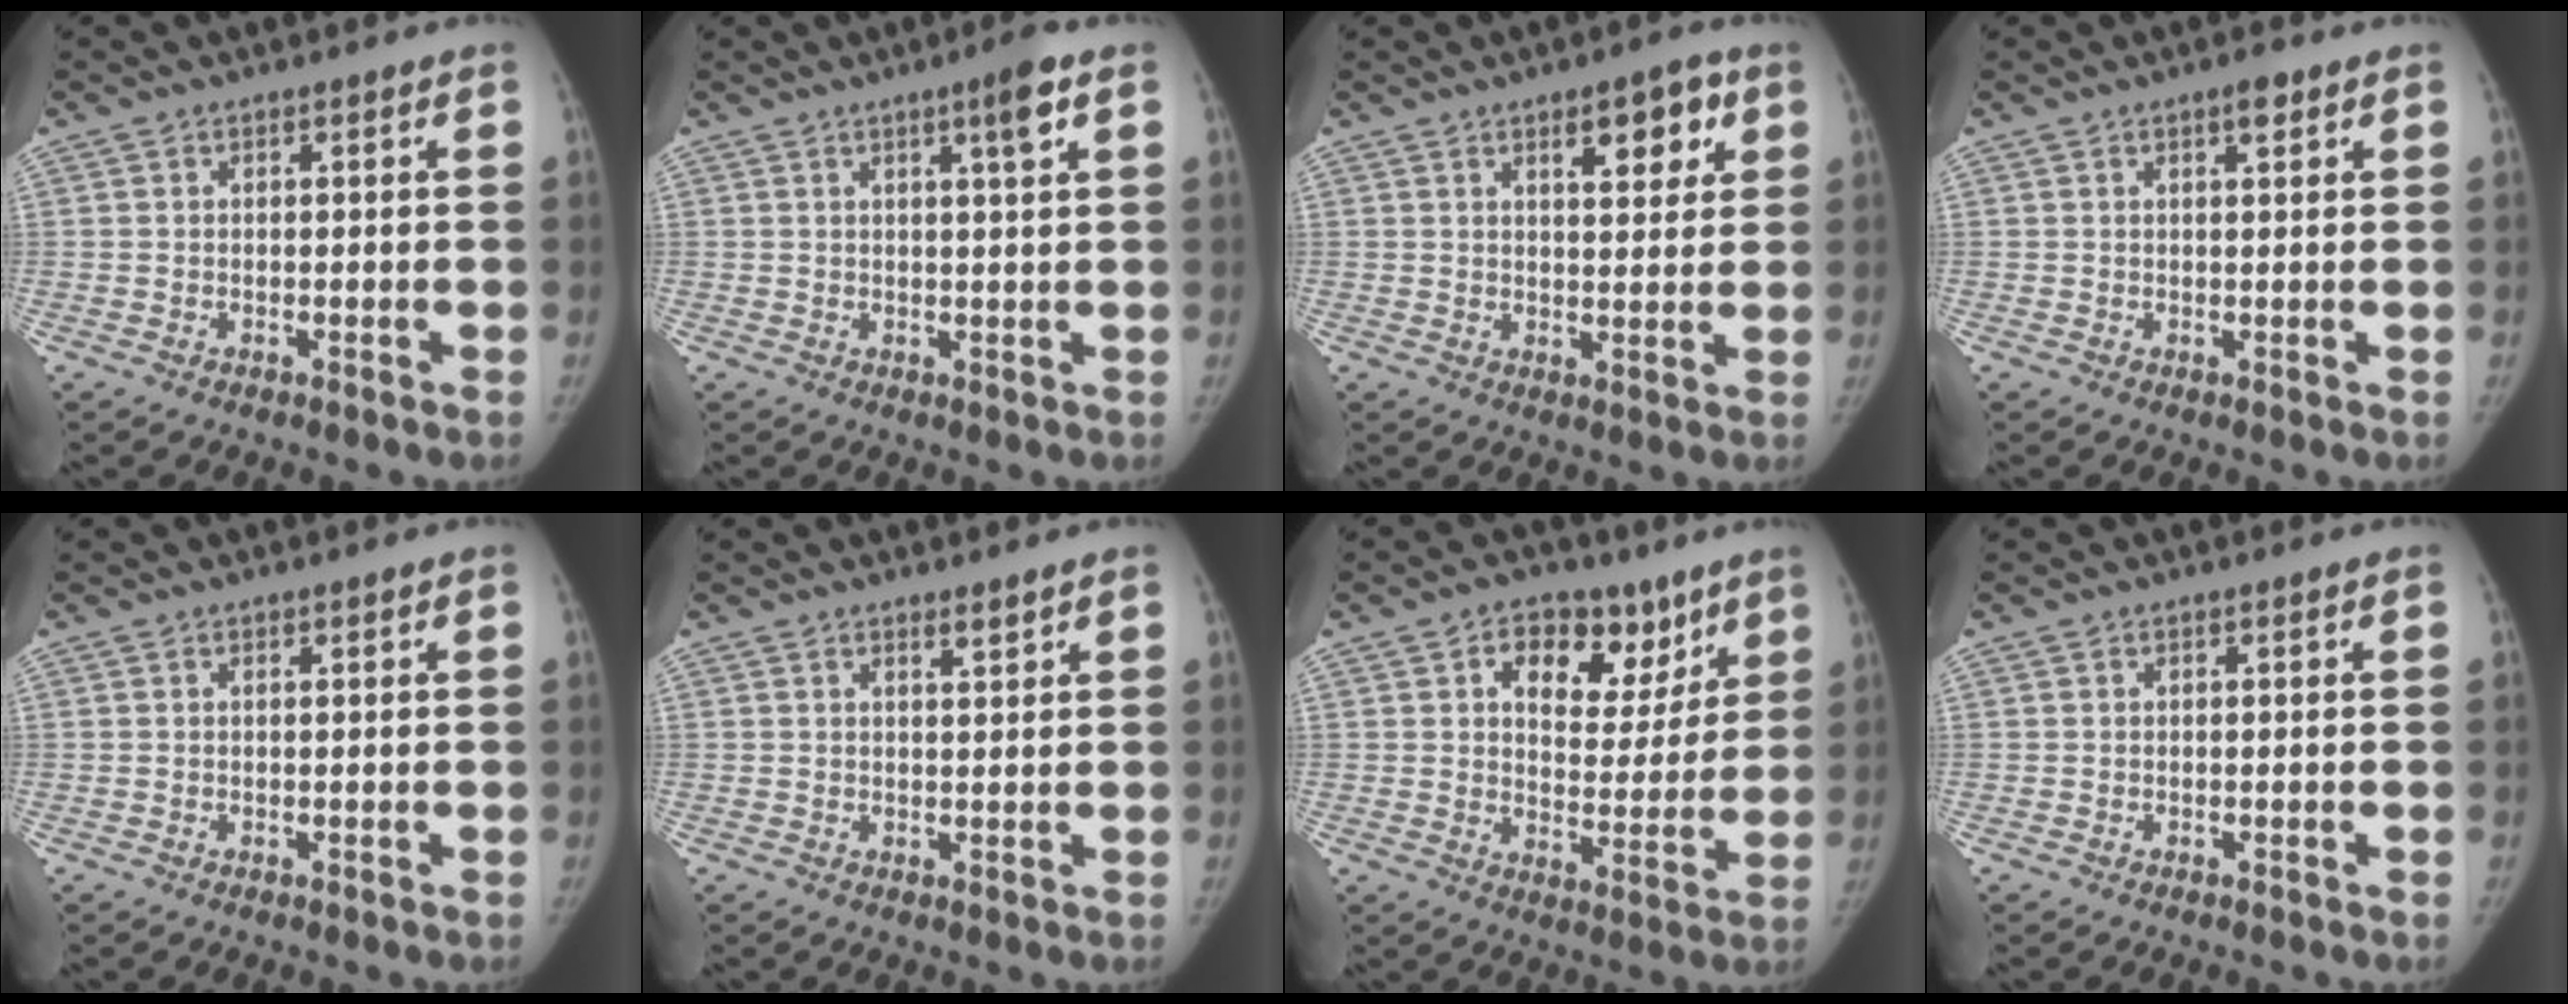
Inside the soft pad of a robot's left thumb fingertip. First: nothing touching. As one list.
[{"total": 4.4, "force": [2.2, 0.2, 3.8], "torque": [-0.057, -0.008, 0.033]}, {"total": 7.5, "force": [3.7, 3.1, 5.7], "torque": [-0.056, -0.018, 0.051]}, {"total": 3.0, "force": [1.8, 0.9, 2.3], "torque": [-0.027, -0.007, 0.024]}, {"total": 0.0}, {"total": 1.7, "force": [1.4, 0.3, 1.0], "torque": [-0.013, -0.012, 0.024]}, {"total": 13.3, "force": [7.0, 8.4, 7.5], "torque": [-0.058, -0.030, 0.107]}, {"total": 0.0}]